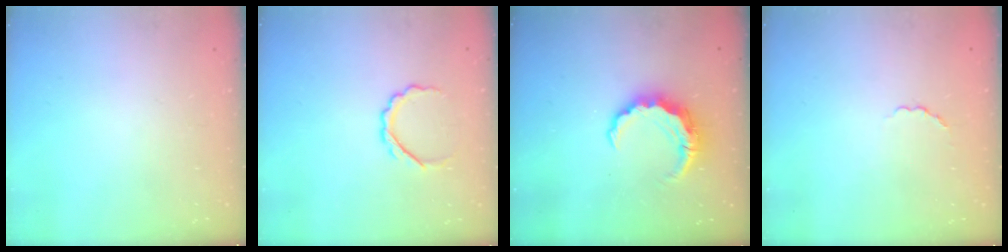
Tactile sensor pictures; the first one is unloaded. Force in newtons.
{"total": 4.9, "press": 4.9, "slide": 0.4}
{"total": 8.0, "press": 8.0, "slide": 1.0}
{"total": 2.4, "press": 2.2, "slide": 1.0}